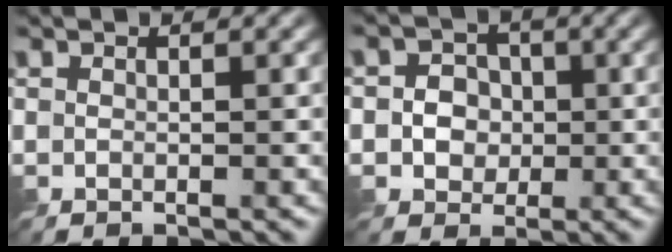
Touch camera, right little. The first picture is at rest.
{"total": 3.7, "force": [-0.3, 3.3, 1.5], "torque": [-0.019, 0.009, -0.021]}